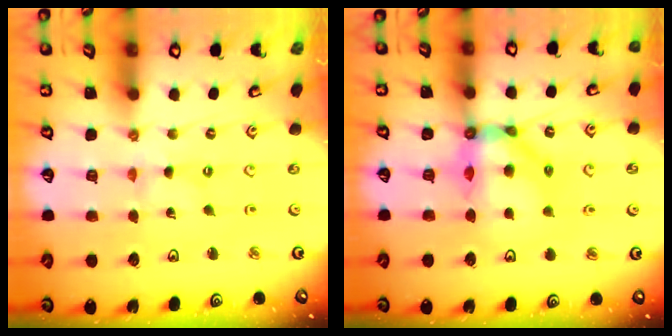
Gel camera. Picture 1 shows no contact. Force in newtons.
{"total": 12.3, "press": 12.1, "slide": 2.0}